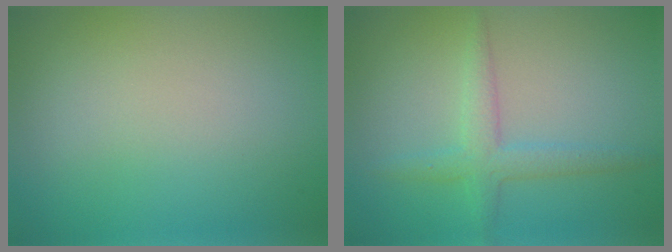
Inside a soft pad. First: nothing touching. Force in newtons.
{"total": 2.7, "press": 2.7, "slide": 0.1}